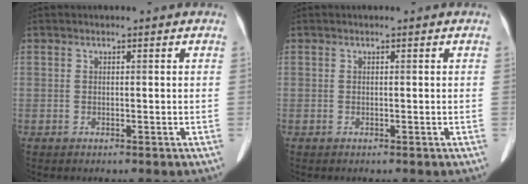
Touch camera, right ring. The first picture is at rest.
{"total": 0.0}